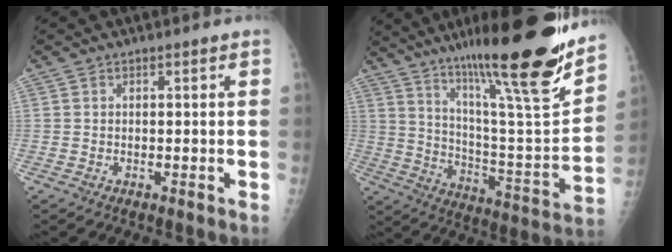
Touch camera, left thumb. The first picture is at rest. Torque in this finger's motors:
{"motor_torque": [1.78, -0.56, 1.31, -1.47, 0.37]}